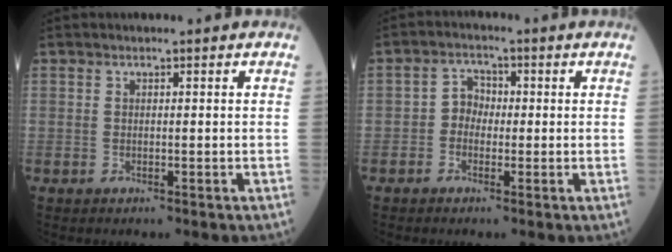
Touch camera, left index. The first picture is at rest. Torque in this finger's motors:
{"motor_torque": [0.09, -0.02, -0.04, 0.00]}